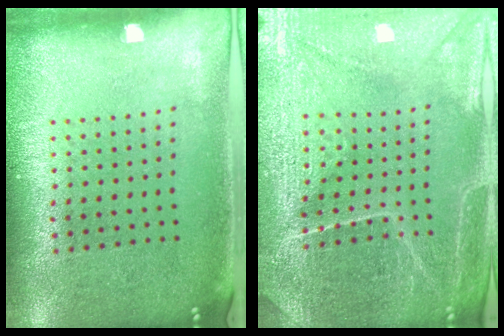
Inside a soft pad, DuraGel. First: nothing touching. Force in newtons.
{"total": 4.3, "press": 4.2, "slide": 1.0}